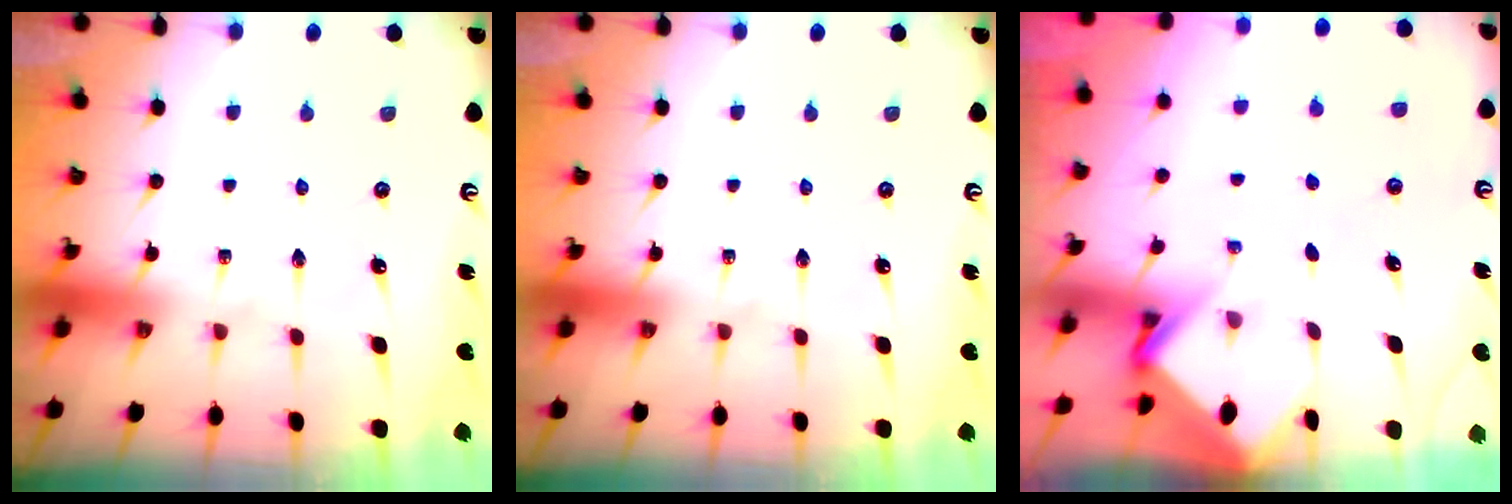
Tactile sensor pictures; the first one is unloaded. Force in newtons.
{"total": 0.0}
{"total": 2.9, "press": 2.9, "slide": 0.2}